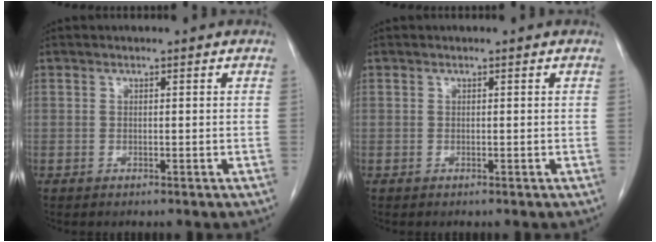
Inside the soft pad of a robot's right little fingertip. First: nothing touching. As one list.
[{"total": 0.0}]